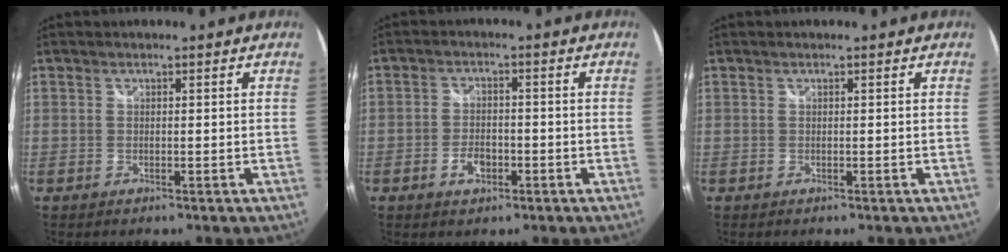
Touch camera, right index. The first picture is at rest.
{"total": 4.1, "force": [-1.9, 2.5, 2.7], "torque": [-0.057, 0.003, -0.031]}
{"total": 0.0}